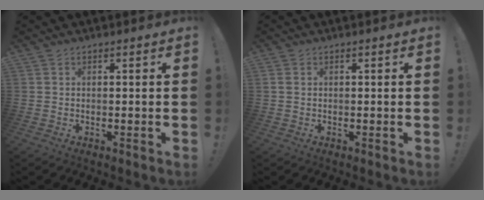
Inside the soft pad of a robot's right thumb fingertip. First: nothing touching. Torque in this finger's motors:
{"motor_torque": [-0.02, -0.03, 0.13, 0.05, 0.08]}